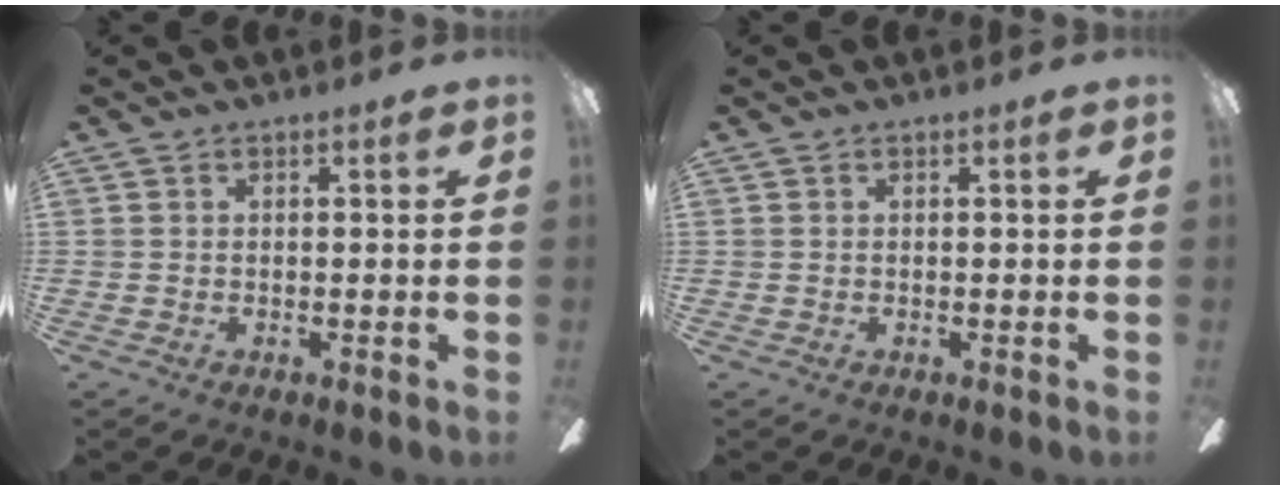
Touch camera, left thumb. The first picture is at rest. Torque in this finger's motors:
{"motor_torque": [0.02, 0.01, -0.13, 0.11, 0.00]}